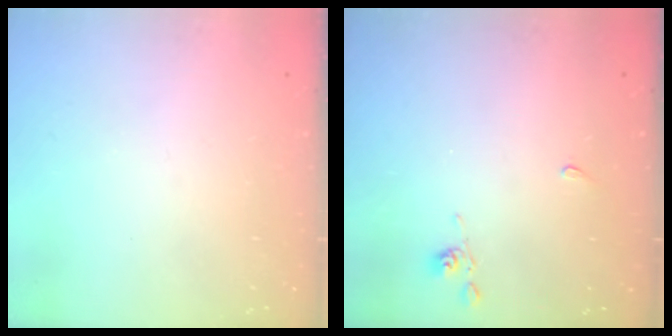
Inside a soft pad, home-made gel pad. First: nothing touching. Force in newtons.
{"total": 2.2, "press": 2.2, "slide": 0.5}